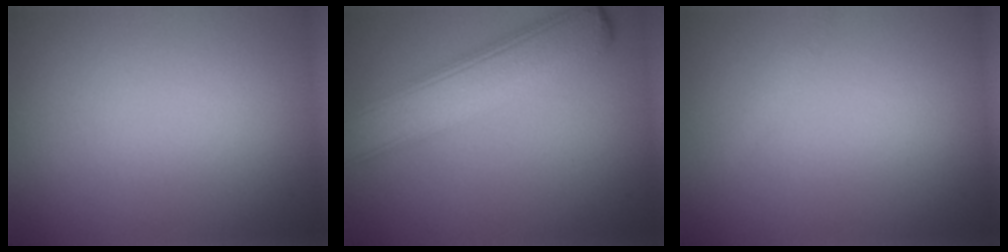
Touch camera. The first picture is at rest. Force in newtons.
{"total": 6.7, "press": 6.7, "slide": 0.3}
{"total": 0.6, "press": 0.6, "slide": 0.1}